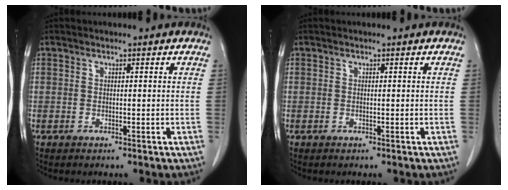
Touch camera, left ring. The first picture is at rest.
{"total": 0.0}